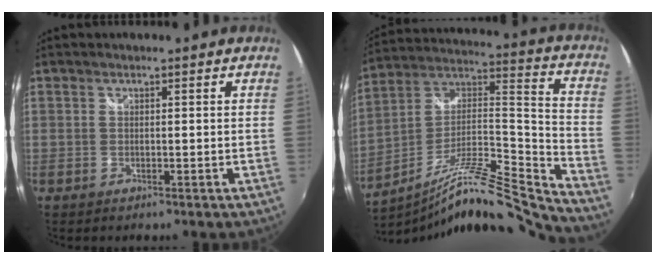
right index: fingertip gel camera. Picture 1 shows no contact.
{"total": 20.6, "force": [-18.2, -0.7, 9.6], "torque": [-0.134, -0.001, -0.309]}